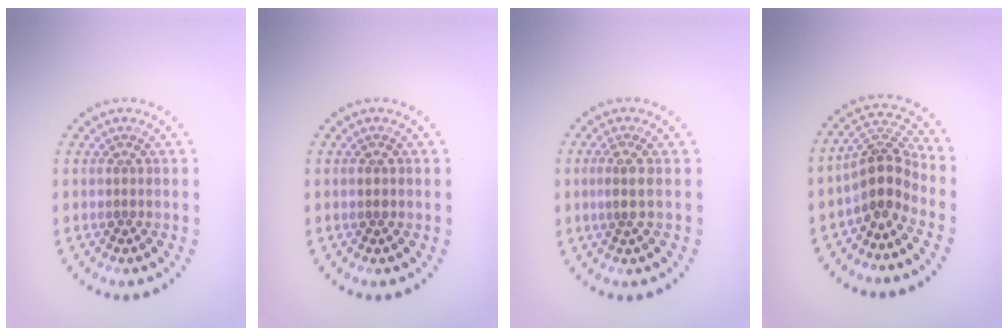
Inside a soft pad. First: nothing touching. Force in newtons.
{"total": 0.9, "press": 0.9, "slide": 0.1}
{"total": 1.5, "press": 1.1, "slide": 1.0}
{"total": 3.7, "press": 2.8, "slide": 2.4}